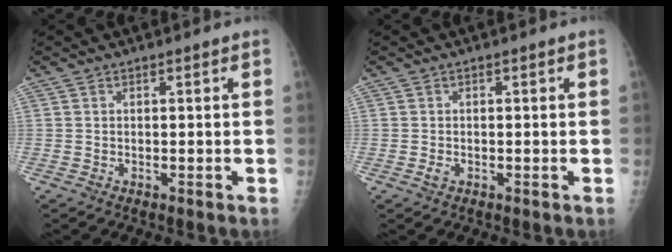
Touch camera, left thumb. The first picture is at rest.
{"total": 1.1, "force": [-0.4, 0.8, 0.7], "torque": [-0.012, -0.001, -0.008]}